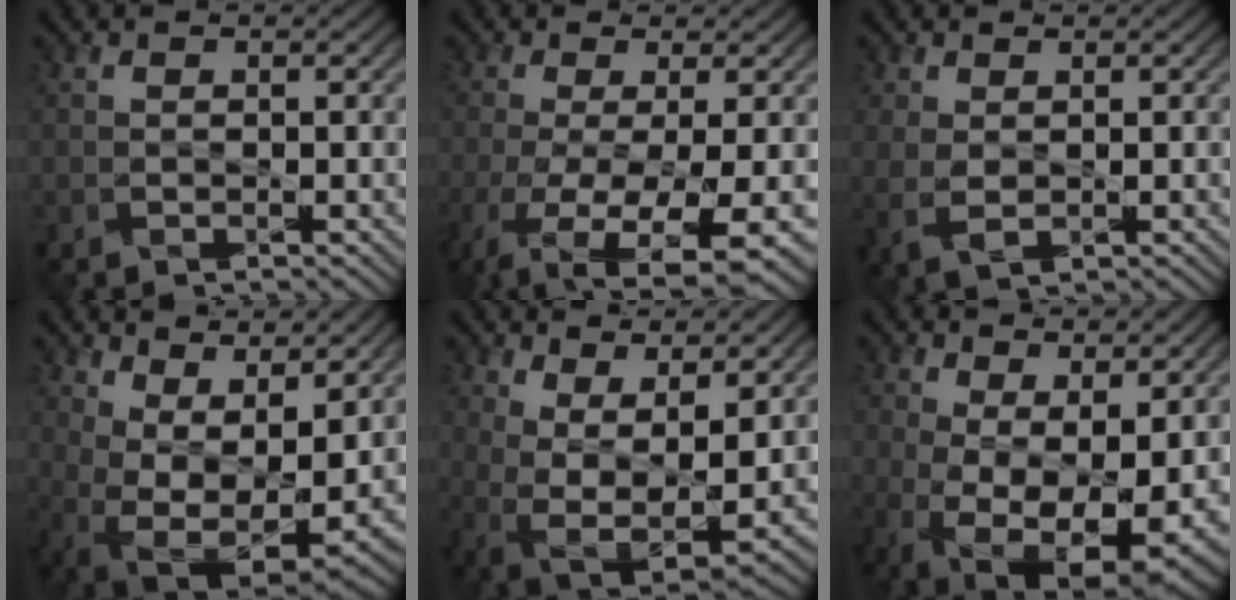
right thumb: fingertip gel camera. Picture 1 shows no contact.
{"total": 10.3, "force": [-4.2, 3.3, 8.8], "torque": [-0.176, -0.031, -0.063]}
{"total": 2.9, "force": [0.2, 1.7, 2.3], "torque": [-0.066, -0.006, 0.007]}
{"total": 11.8, "force": [4.0, 5.9, 9.4], "torque": [-0.182, -0.014, 0.088]}
{"total": 9.3, "force": [2.8, 4.2, 7.8], "torque": [-0.164, -0.013, 0.060]}
{"total": 14.4, "force": [-2.0, 7.3, 12.2], "torque": [-0.223, -0.046, 0.004]}